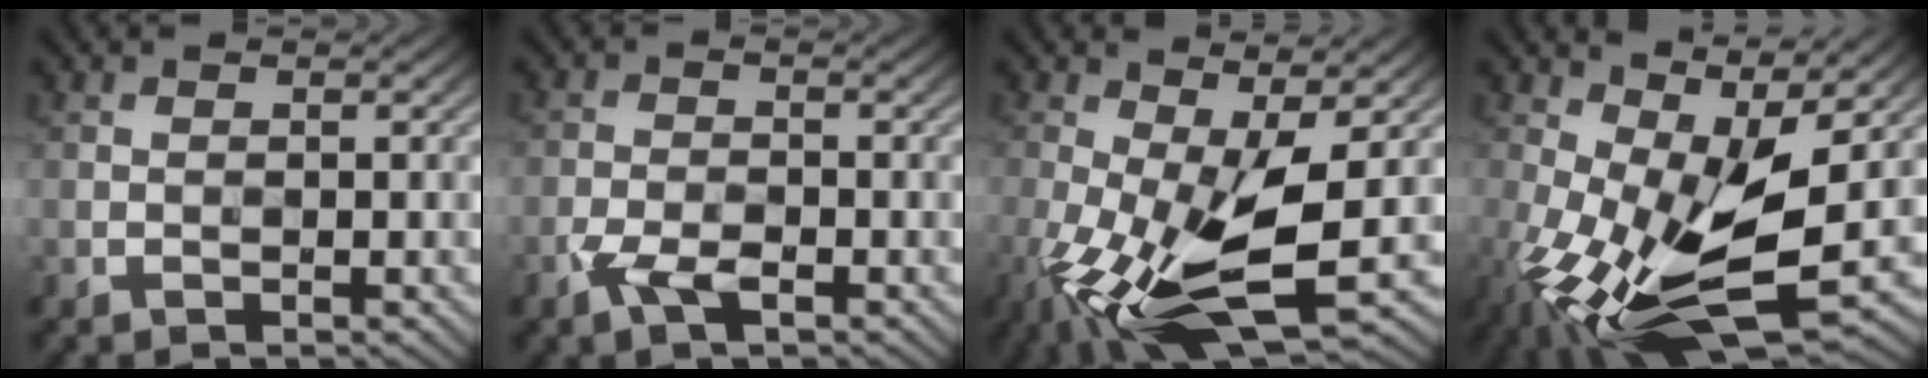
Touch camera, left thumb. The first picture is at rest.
{"total": 3.6, "force": [-2.0, 1.8, 2.4], "torque": [-0.052, -0.001, -0.044]}
{"total": 12.6, "force": [-4.2, 4.1, 11.1], "torque": [-0.246, -0.031, -0.073]}
{"total": 13.7, "force": [-3.0, 5.4, 12.3], "torque": [-0.257, -0.024, -0.049]}